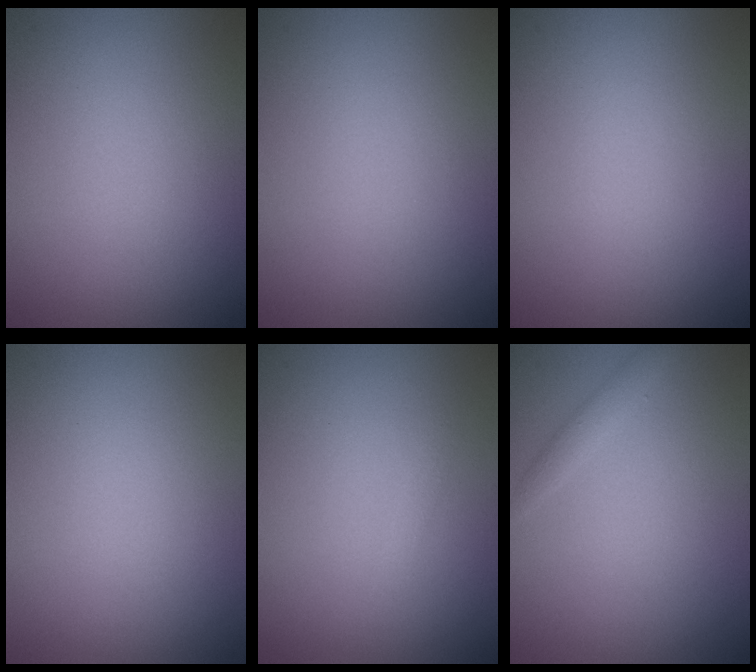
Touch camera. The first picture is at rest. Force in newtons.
{"total": 0.0}
{"total": 0.0}
{"total": 0.0}
{"total": 0.6, "press": 0.6, "slide": 0.0}
{"total": 1.1, "press": 1.1, "slide": 0.1}